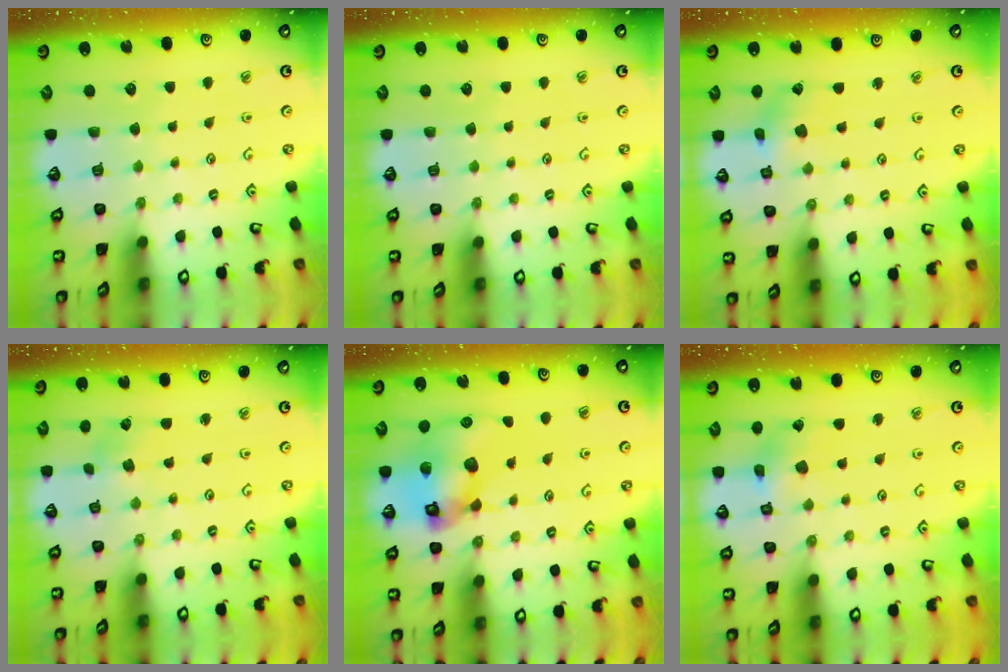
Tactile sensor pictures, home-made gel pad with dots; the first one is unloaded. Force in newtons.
{"total": 0.0}
{"total": 2.5, "press": 2.5, "slide": 0.4}
{"total": 2.6, "press": 2.6, "slide": 0.6}
{"total": 13.8, "press": 13.6, "slide": 2.1}
{"total": 4.1, "press": 4.1, "slide": 0.5}